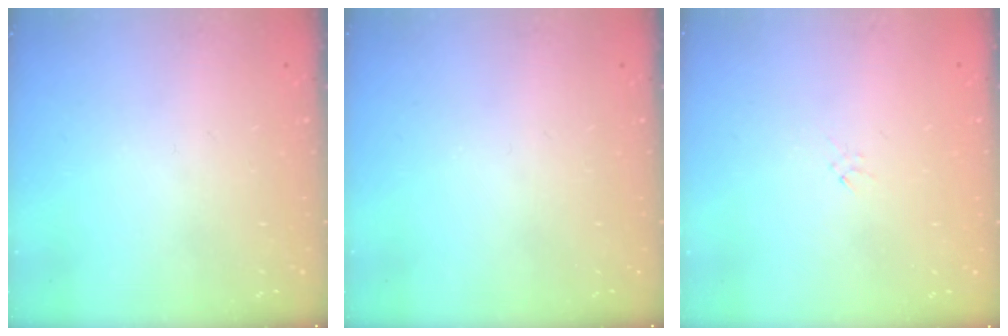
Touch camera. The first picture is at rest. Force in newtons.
{"total": 0.0}
{"total": 0.0}